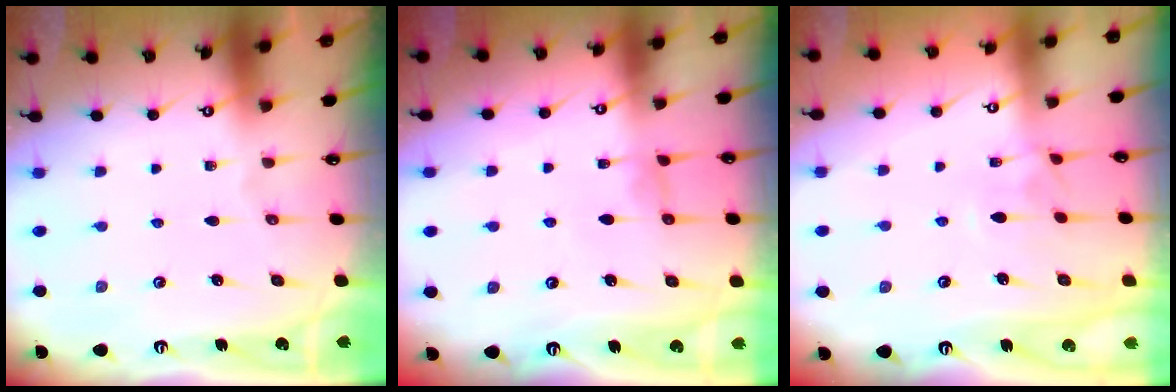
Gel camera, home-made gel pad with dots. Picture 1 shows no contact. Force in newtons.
{"total": 0.7, "press": 0.4, "slide": 0.5}
{"total": 2.4, "press": 2.4, "slide": 0.7}